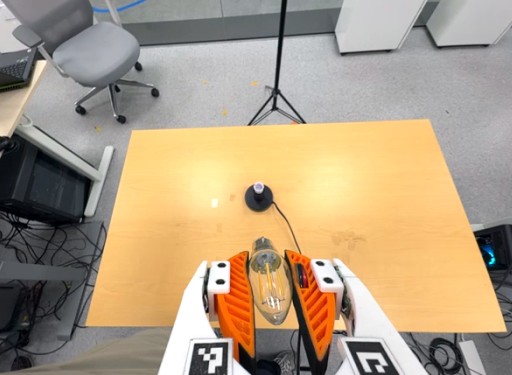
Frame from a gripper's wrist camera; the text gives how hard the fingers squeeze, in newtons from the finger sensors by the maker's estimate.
{"total": 20.7, "left": 22.6, "right": 18.8}